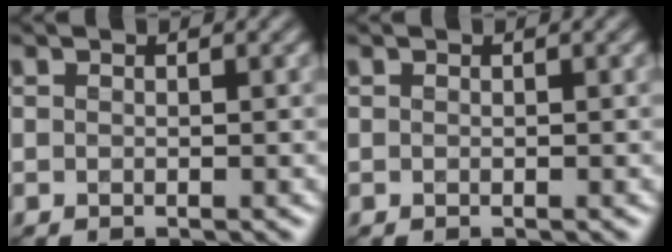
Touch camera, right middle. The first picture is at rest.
{"total": 0.0}